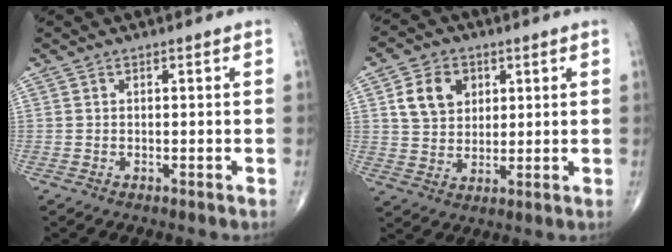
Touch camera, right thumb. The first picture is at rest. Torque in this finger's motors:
{"motor_torque": [-0.85, 1.01, 0.14, -0.05, 0.10]}